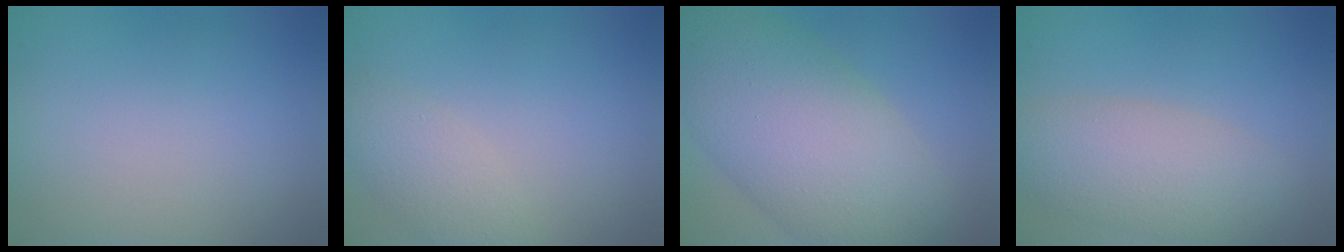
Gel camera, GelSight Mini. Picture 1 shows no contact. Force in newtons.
{"total": 2.4, "press": 2.4, "slide": 0.2}
{"total": 11.3, "press": 11.3, "slide": 0.4}
{"total": 5.1, "press": 5.1, "slide": 0.5}